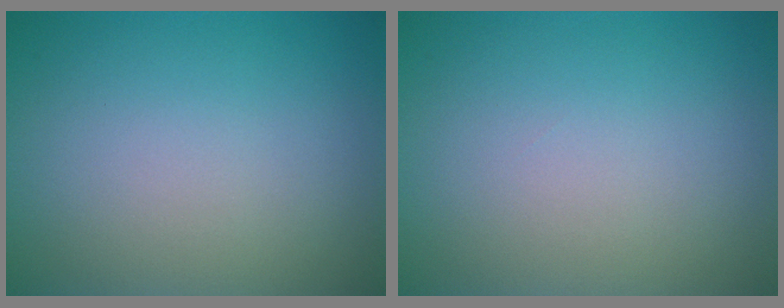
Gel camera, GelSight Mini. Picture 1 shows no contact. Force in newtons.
{"total": 0.0}